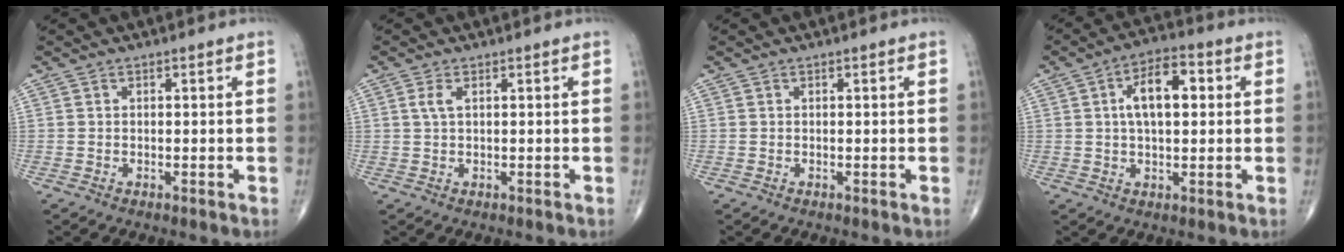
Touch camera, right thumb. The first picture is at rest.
{"total": 2.1, "force": [0.7, 0.9, 1.7], "torque": [-0.040, 0.006, 0.018]}
{"total": 0.0}
{"total": 9.9, "force": [1.9, 4.9, 8.4], "torque": [-0.127, 0.016, 0.025]}